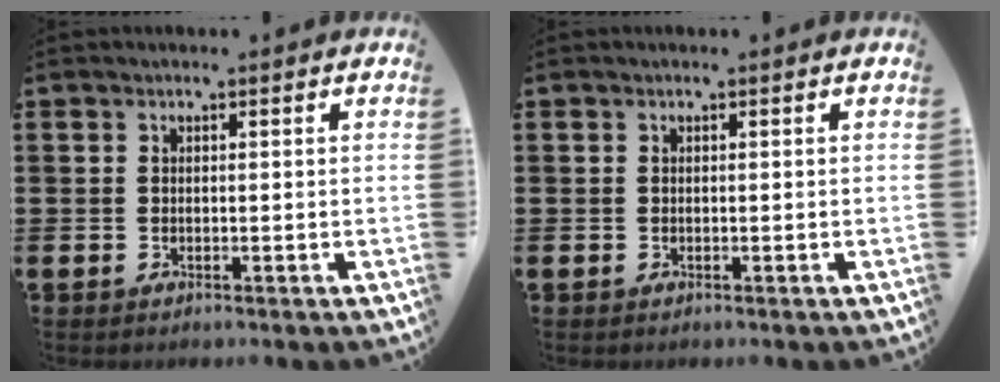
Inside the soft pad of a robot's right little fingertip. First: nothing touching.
{"total": 0.0}